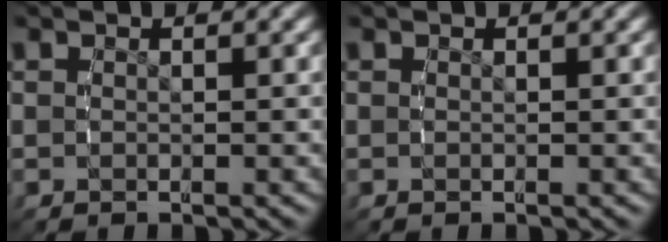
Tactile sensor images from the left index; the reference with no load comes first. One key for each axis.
{"total": 0.0}